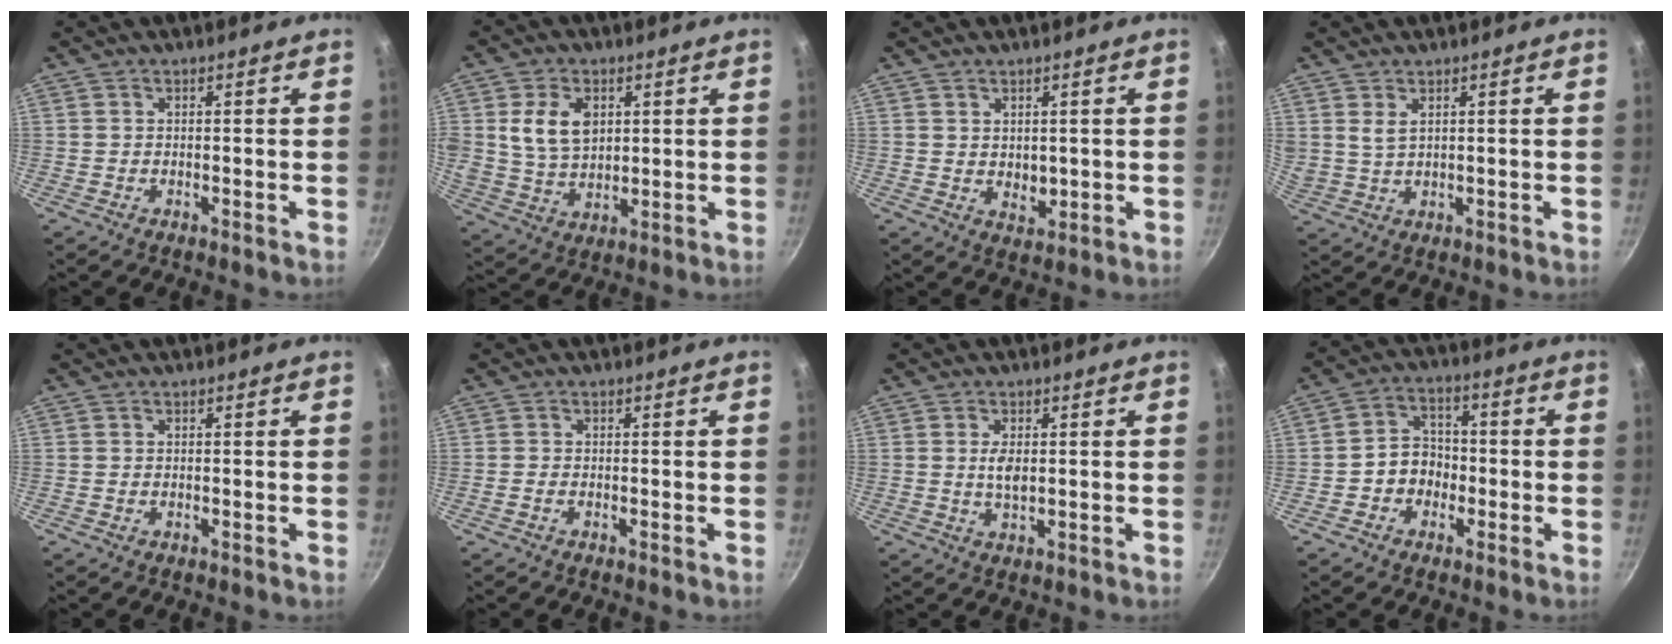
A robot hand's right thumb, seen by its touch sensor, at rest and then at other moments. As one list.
[{"total": 10.0, "force": [2.7, 7.0, 6.7], "torque": [-0.109, -0.016, 0.054]}, {"total": 3.0, "force": [1.0, 2.1, 1.9], "torque": [-0.020, -0.010, 0.024]}, {"total": 3.1, "force": [1.6, 1.6, 2.1], "torque": [-0.038, -0.007, 0.037]}, {"total": 0.0}, {"total": 0.9, "force": [-0.5, 0.5, 0.5], "torque": [-0.012, 0.004, -0.013]}, {"total": 3.3, "force": [0.4, 1.6, 2.8], "torque": [-0.051, -0.003, 0.009]}, {"total": 6.5, "force": [-1.9, 5.4, 3.0], "torque": [-0.007, 0.029, -0.036]}]